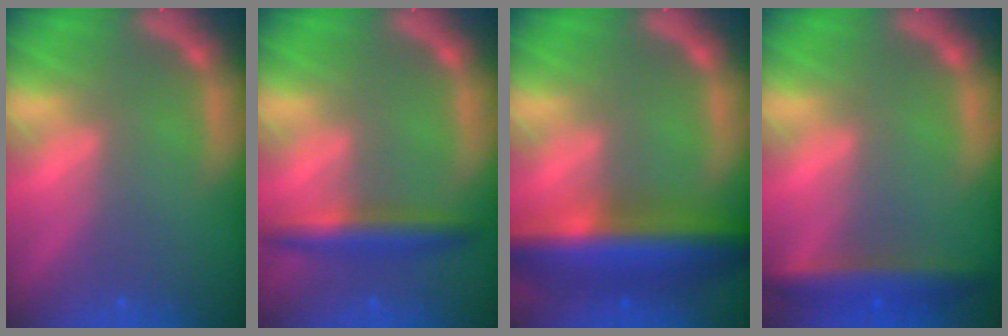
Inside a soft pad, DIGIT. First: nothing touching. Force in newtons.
{"total": 4.0}
{"total": 10.0}
{"total": 4.5}